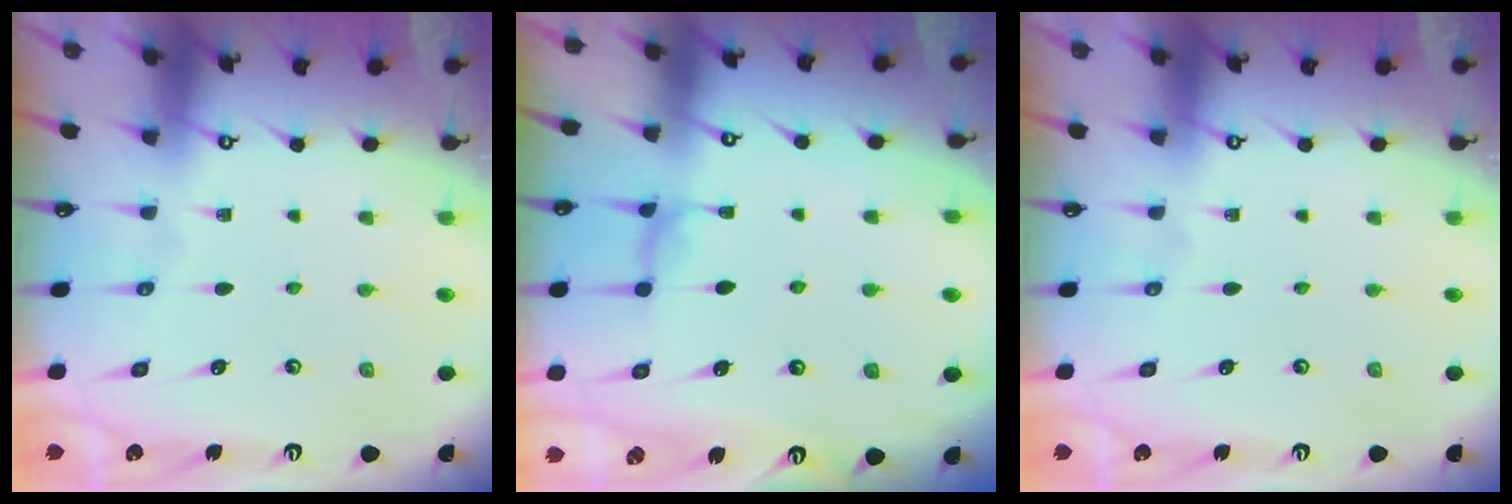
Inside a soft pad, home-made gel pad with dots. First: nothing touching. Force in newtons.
{"total": 0.0}
{"total": 0.0}